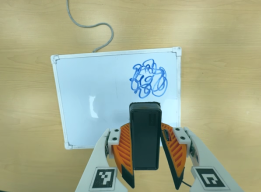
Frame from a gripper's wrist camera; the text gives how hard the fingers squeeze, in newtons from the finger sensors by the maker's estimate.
{"total": 4.8, "left": 4.4, "right": 5.1}